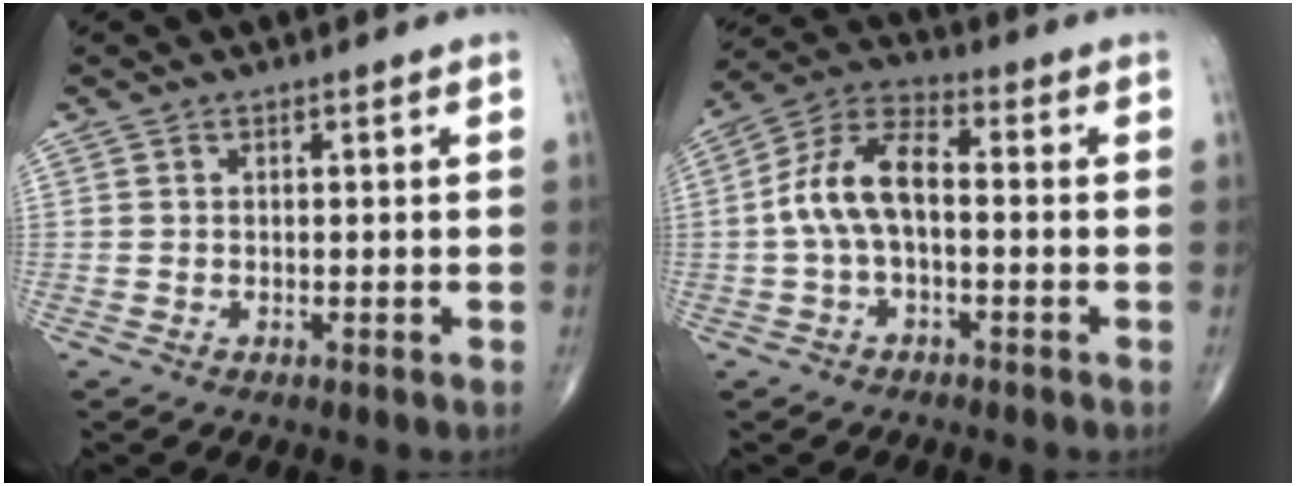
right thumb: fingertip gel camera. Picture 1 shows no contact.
{"total": 10.1, "force": [-0.7, 5.2, 8.7], "torque": [-0.173, 0.038, -0.020]}